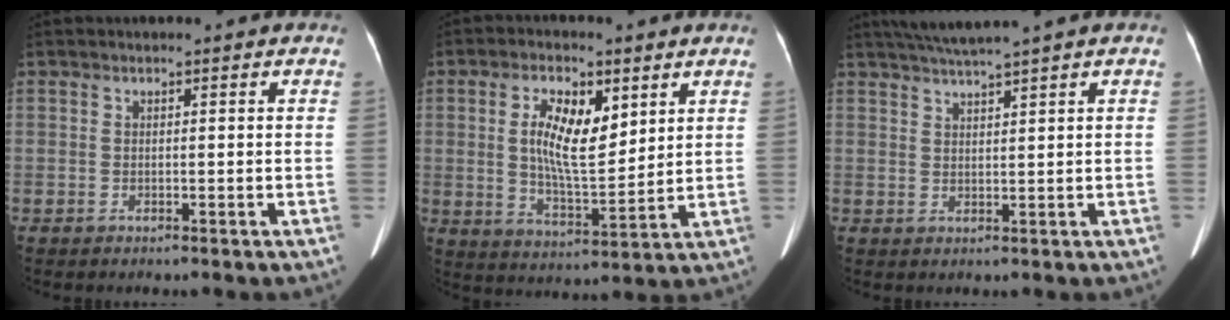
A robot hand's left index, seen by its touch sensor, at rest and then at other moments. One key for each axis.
{"total": 9.6, "fx": 3.0, "fy": 3.5, "fz": 8.5, "tx": -0.152, "ty": -0.003, "tz": 0.057}
{"total": 4.6, "fx": 4.0, "fy": -1.2, "fz": 2.1, "tx": -0.039, "ty": 0.013, "tz": 0.076}